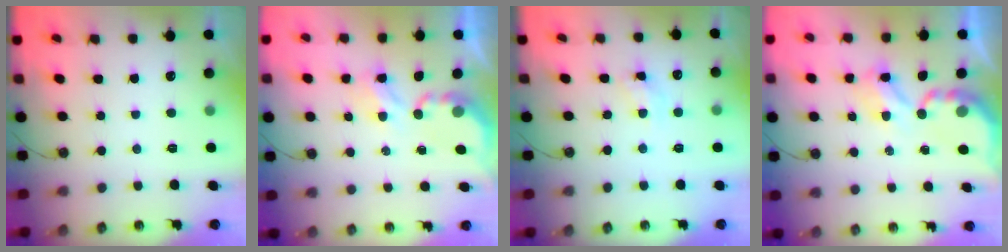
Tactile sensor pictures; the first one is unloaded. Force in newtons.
{"total": 3.9, "press": 3.9, "slide": 0.3}
{"total": 6.5, "press": 6.4, "slide": 0.4}
{"total": 4.8, "press": 4.8, "slide": 0.3}